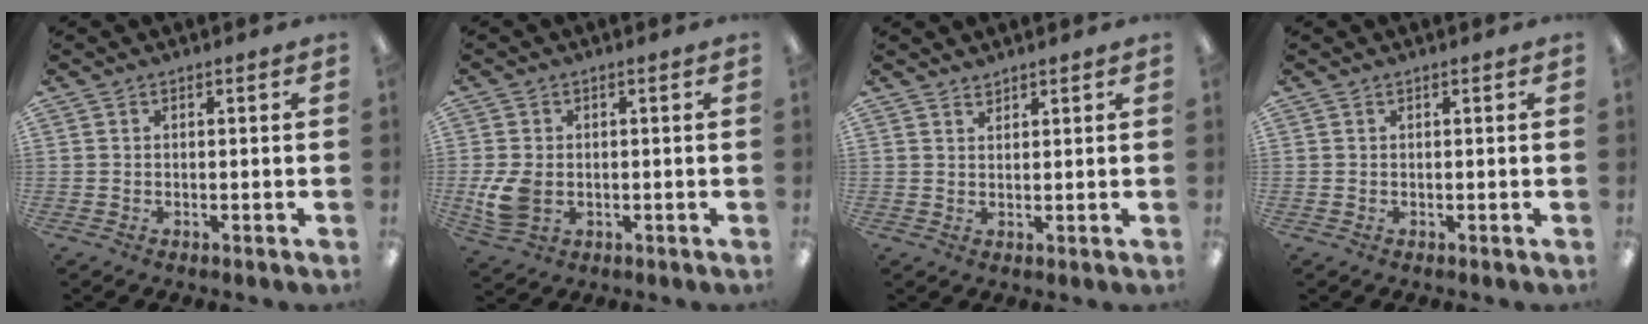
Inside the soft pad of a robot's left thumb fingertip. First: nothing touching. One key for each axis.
{"total": 7.1, "fx": -0.8, "fy": 5.2, "fz": 4.8, "tx": -0.103, "ty": 0.000, "tz": -0.015}
{"total": 1.6, "fx": 1.6, "fy": 0.3, "fz": -0.1, "tx": 0.001, "ty": -0.004, "tz": 0.031}
{"total": 0.0}